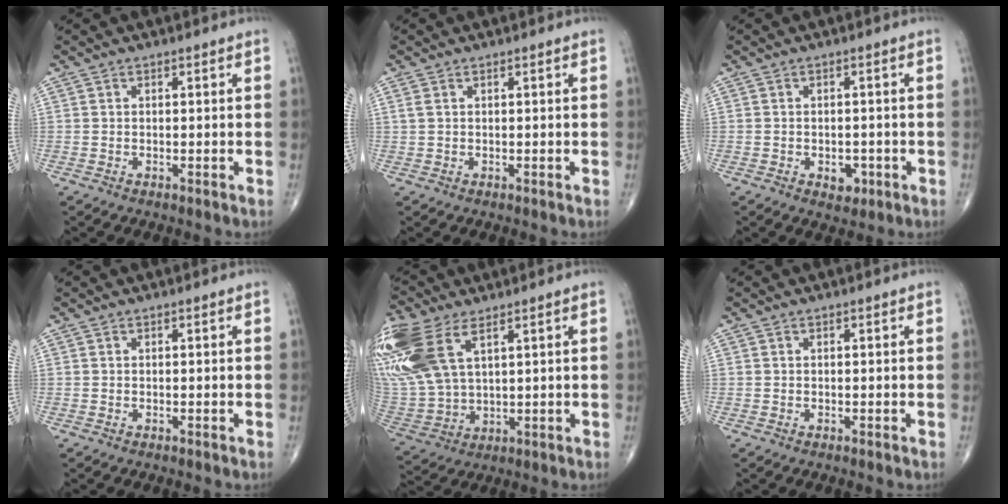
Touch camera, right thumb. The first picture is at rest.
{"total": 1.2, "force": [0.5, 0.6, 0.9], "torque": [-0.029, 0.012, 0.017]}
{"total": 3.1, "force": [-1.2, 2.2, 1.9], "torque": [-0.011, 0.003, -0.011]}
{"total": 0.0}
{"total": 19.5, "force": [8.8, 10.2, 14.0], "torque": [-0.352, -0.007, 0.184]}
{"total": 0.0}